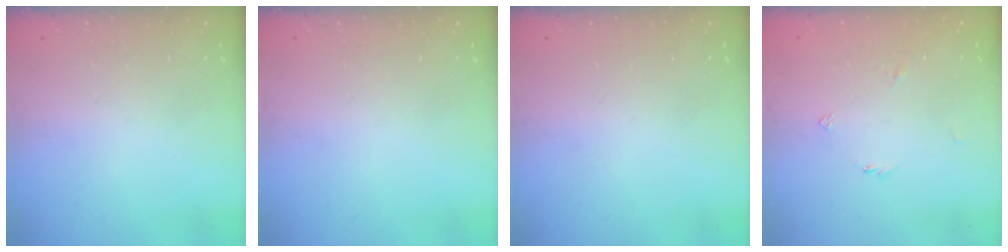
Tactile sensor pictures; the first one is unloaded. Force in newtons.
{"total": 0.0}
{"total": 0.0}
{"total": 2.5, "press": 2.4, "slide": 0.5}